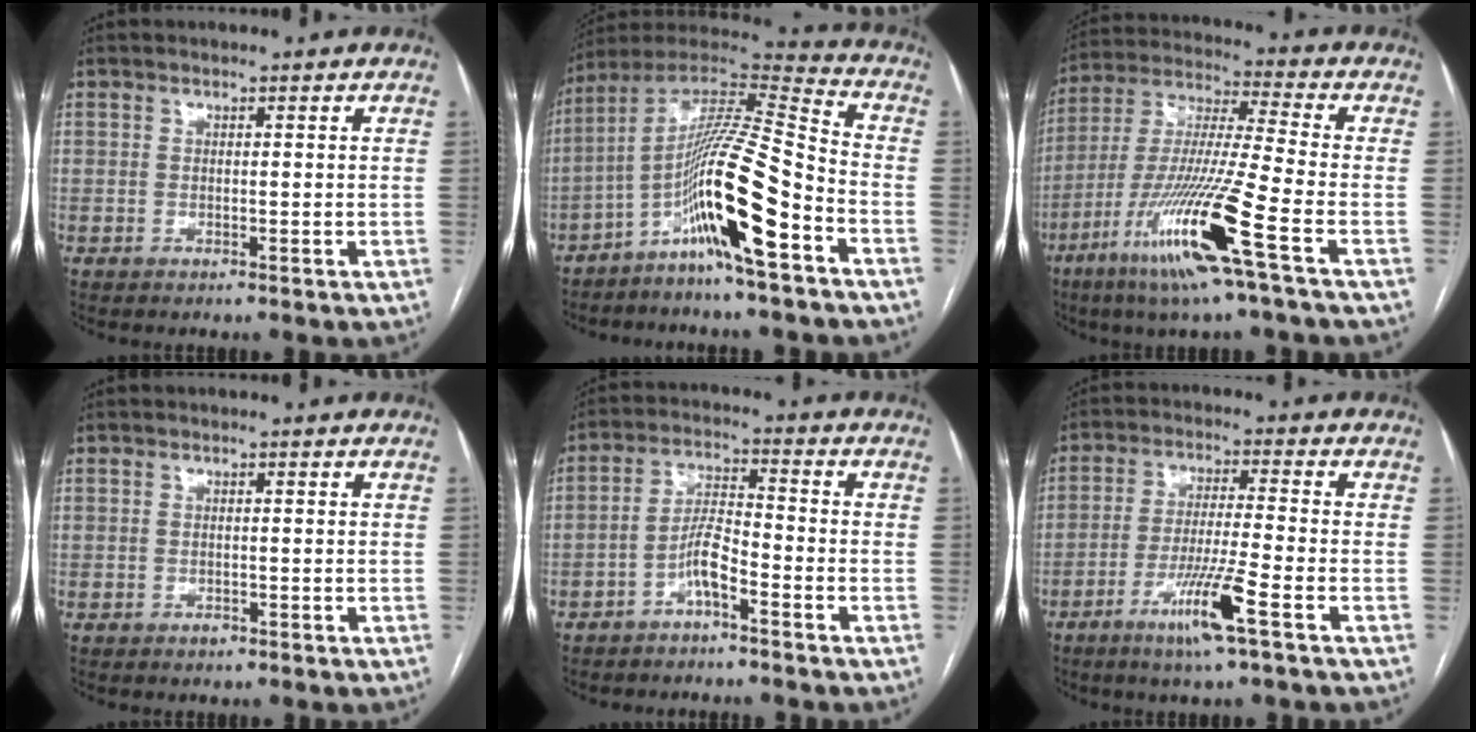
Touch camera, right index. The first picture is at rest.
{"total": 15.7, "force": [-7.2, 0.2, 14.0], "torque": [-0.260, 0.003, -0.134]}
{"total": 17.2, "force": [-8.1, -1.1, 15.1], "torque": [-0.319, -0.035, -0.157]}
{"total": 0.8, "force": [-0.5, 0.6, 0.2], "torque": [-0.002, 0.002, -0.007]}
{"total": 5.0, "force": [-3.0, 0.8, 4.0], "torque": [-0.079, 0.013, -0.058]}
{"total": 8.7, "force": [-4.5, -0.9, 7.4], "torque": [-0.141, -0.016, -0.087]}